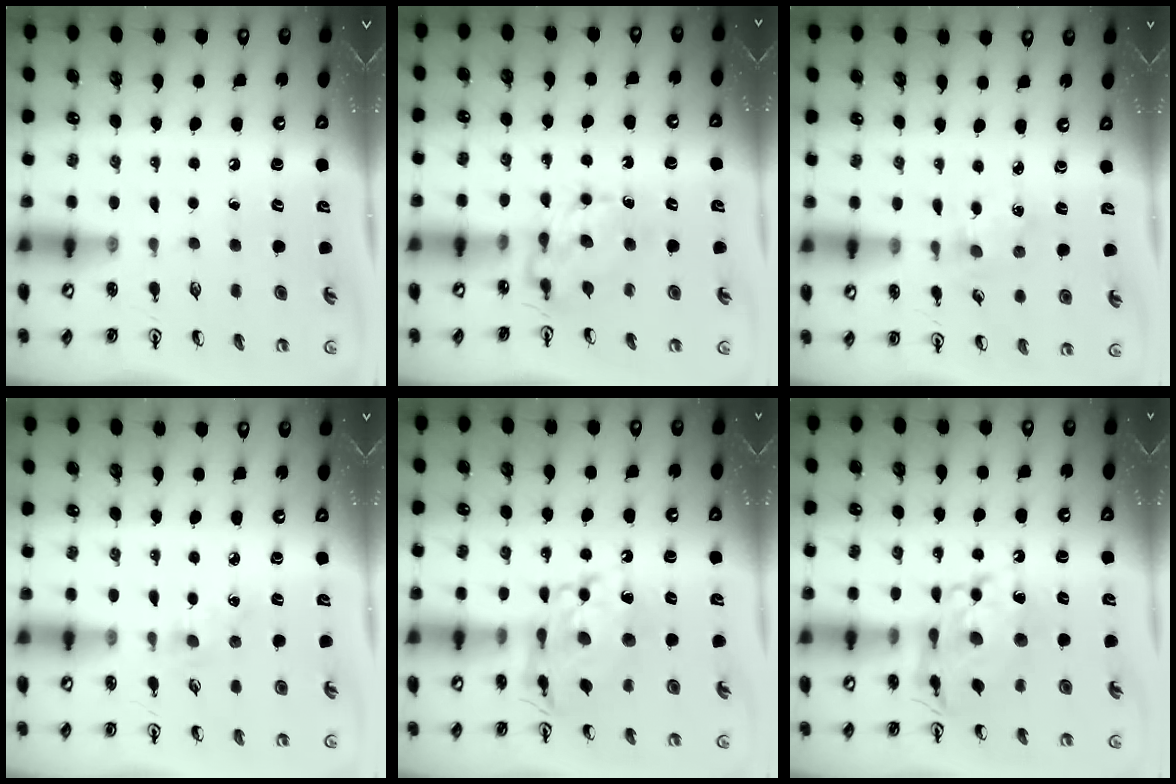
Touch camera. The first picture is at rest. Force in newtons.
{"total": 6.7, "press": 6.7, "slide": 0.5}
{"total": 1.3, "press": 1.3, "slide": 0.2}
{"total": 1.9, "press": 1.9, "slide": 0.3}
{"total": 13.1, "press": 13.0, "slide": 1.4}
{"total": 13.1, "press": 13.0, "slide": 1.4}